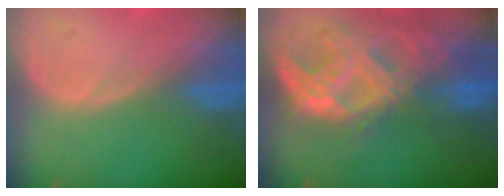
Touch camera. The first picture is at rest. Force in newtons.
{"total": 11.2, "press": 9.4, "slide": 6.0}